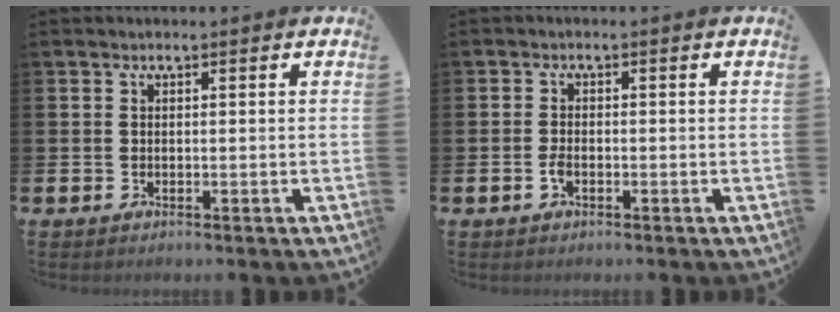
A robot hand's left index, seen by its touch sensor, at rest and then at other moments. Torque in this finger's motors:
{"motor_torque": [0.27, 0.08, 0.01, 0.05]}